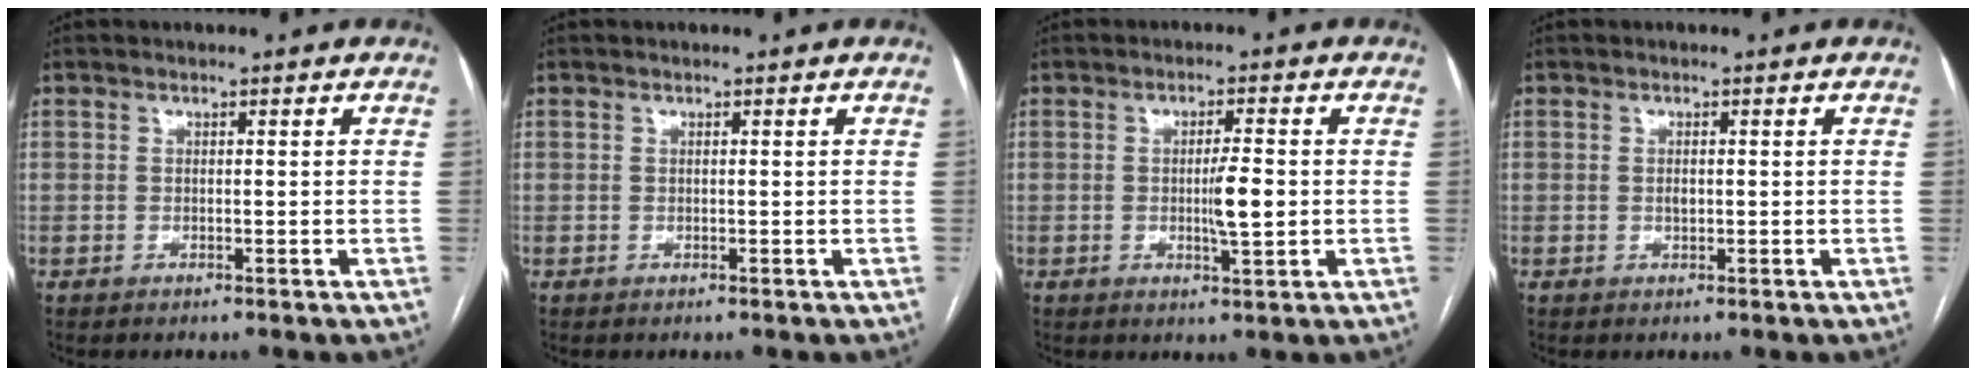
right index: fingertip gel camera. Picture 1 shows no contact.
{"total": 0.0}
{"total": 4.5, "force": [-0.5, 0.5, 4.4], "torque": [-0.074, -0.003, -0.005]}
{"total": 1.0, "force": [0.0, 0.6, 0.8], "torque": [-0.013, 0.001, 0.000]}